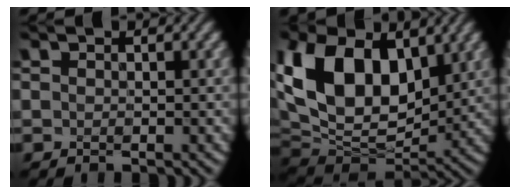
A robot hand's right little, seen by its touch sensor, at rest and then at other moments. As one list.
[{"total": 12.0, "force": [3.2, 7.7, 8.6], "torque": [-0.185, 0.000, 0.066]}]